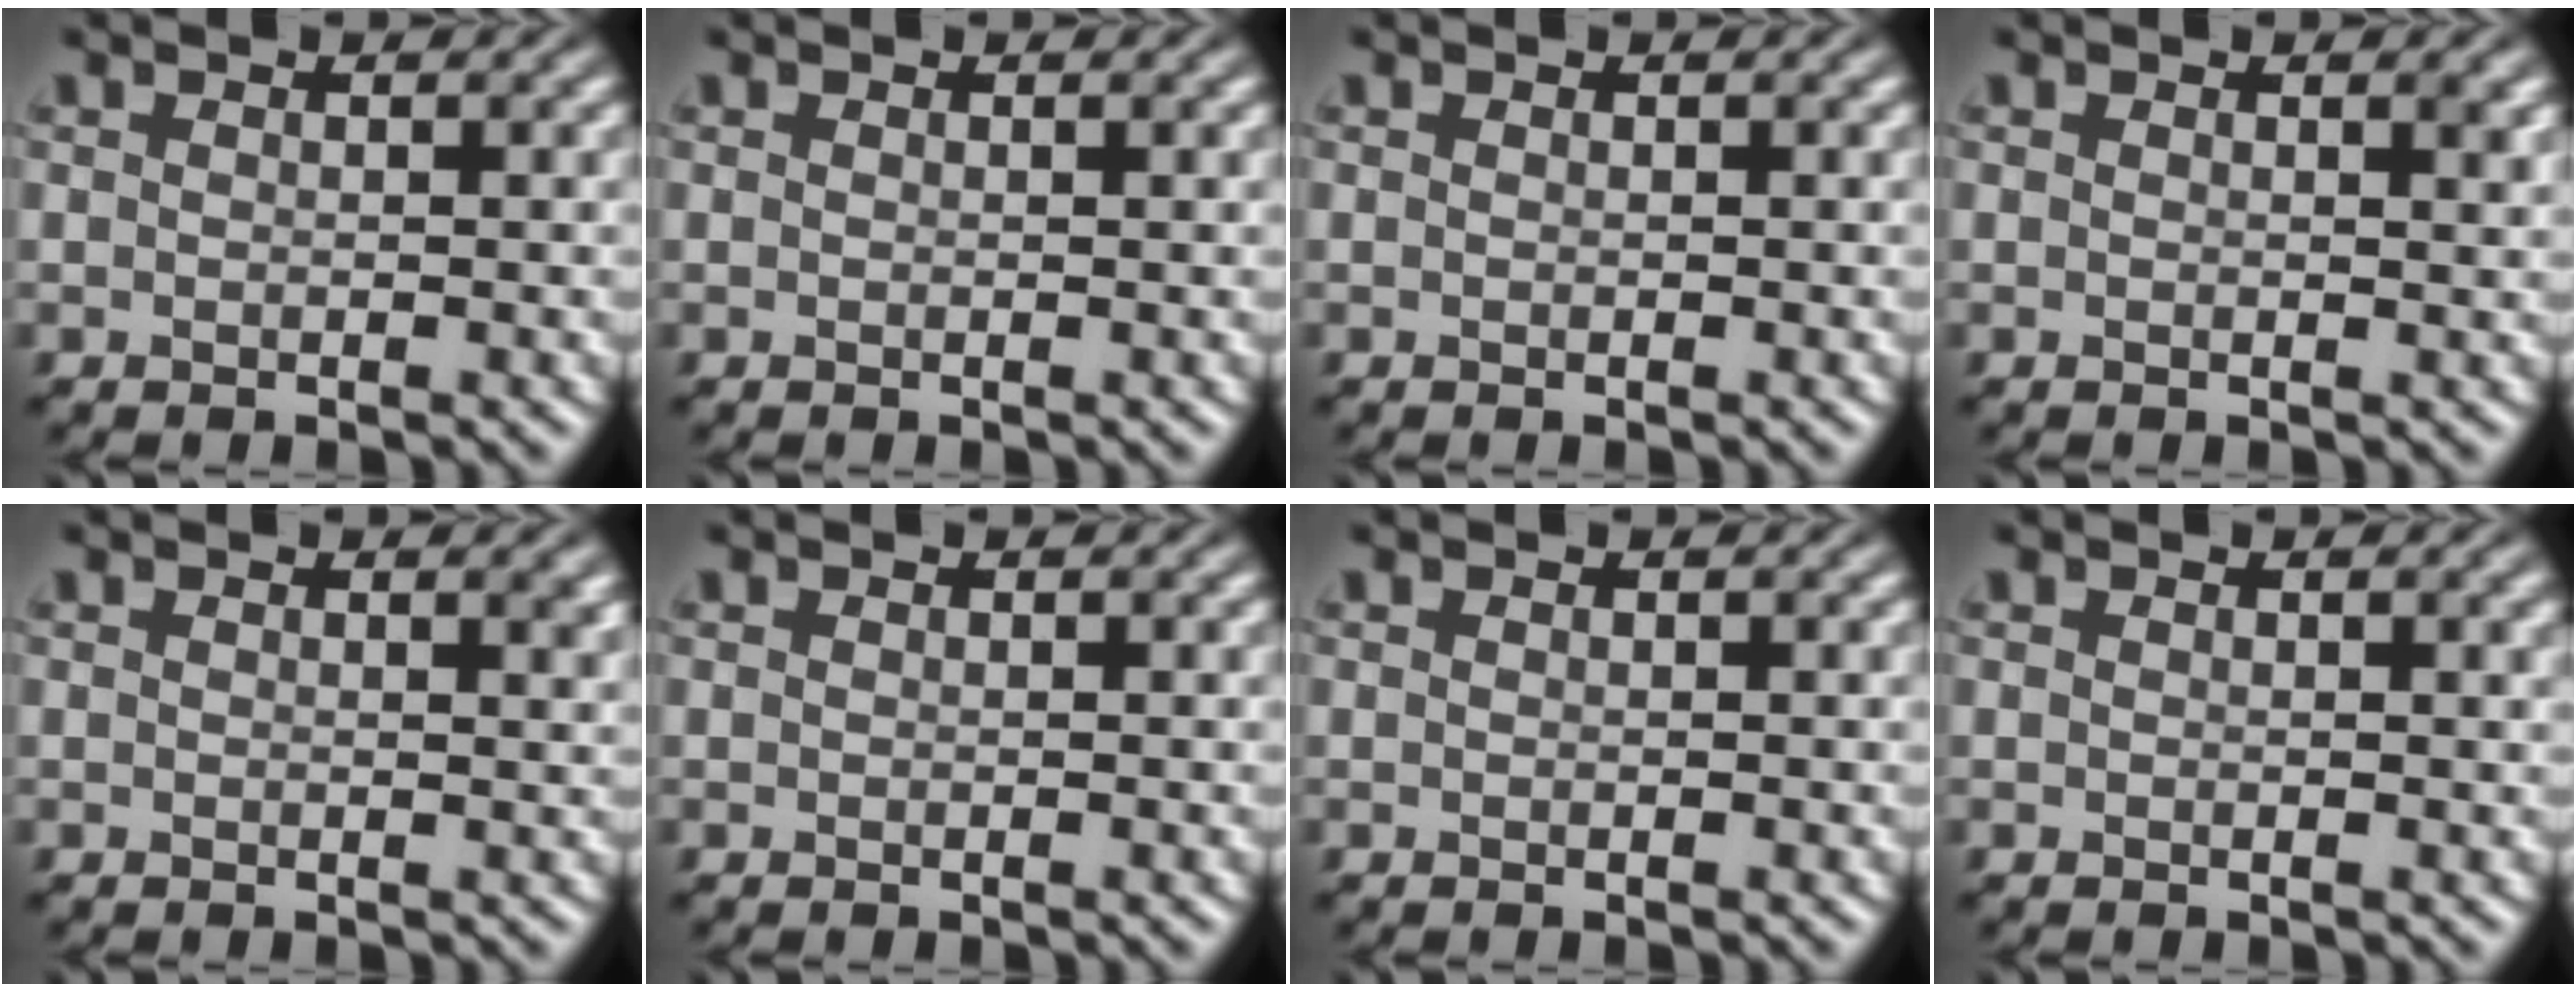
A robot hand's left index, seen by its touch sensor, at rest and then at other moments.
{"total": 0.0}
{"total": 0.0}
{"total": 0.8, "force": [0.5, 0.2, 0.6], "torque": [-0.006, -0.001, 0.007]}
{"total": 1.1, "force": [0.7, 0.4, 0.7], "torque": [-0.003, 0.002, 0.010]}
{"total": 0.0}
{"total": 0.0}
{"total": 0.8, "force": [0.4, 0.2, 0.7], "torque": [-0.006, 0.004, 0.006]}